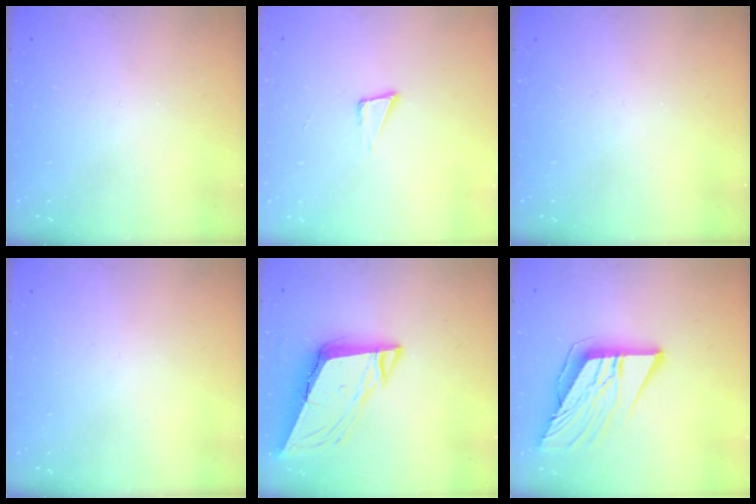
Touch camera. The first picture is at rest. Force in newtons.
{"total": 4.6, "press": 3.4, "slide": 3.2}
{"total": 0.0}
{"total": 0.0}
{"total": 10.3, "press": 9.9, "slide": 2.9}
{"total": 11.3, "press": 11.2, "slide": 1.5}